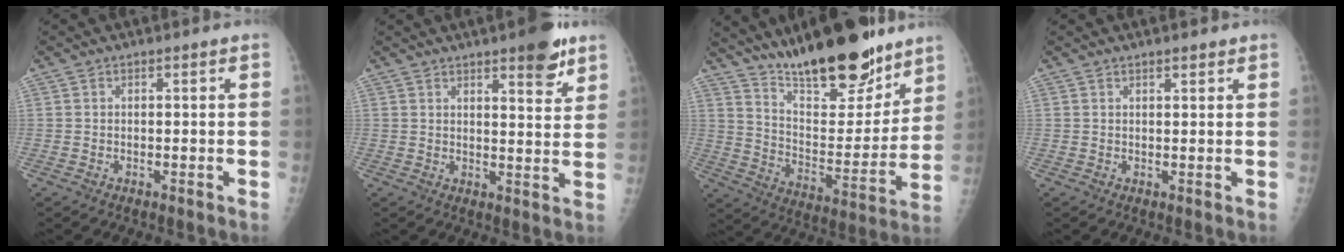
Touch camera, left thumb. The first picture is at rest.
{"total": 7.8, "force": [5.1, 2.2, 5.6], "torque": [-0.058, -0.029, 0.066]}
{"total": 22.6, "force": [17.3, 7.0, 12.6], "torque": [-0.153, -0.101, 0.283]}
{"total": 1.5, "force": [1.2, 0.5, 0.8], "torque": [-0.009, -0.006, 0.017]}